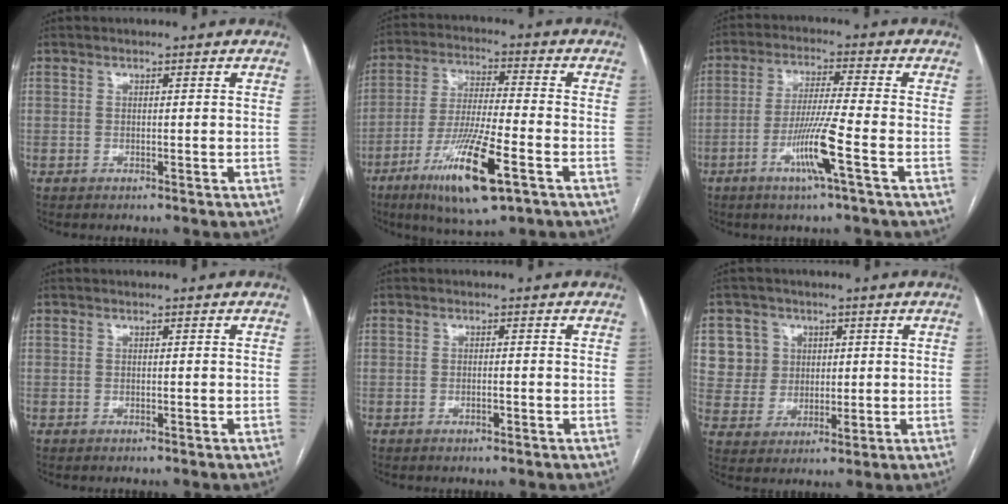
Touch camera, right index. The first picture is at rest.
{"total": 14.5, "force": [-7.2, 1.8, 12.5], "torque": [-0.240, -0.028, -0.124]}
{"total": 8.5, "force": [-3.4, -1.0, 7.7], "torque": [-0.149, -0.012, -0.069]}
{"total": 0.0}
{"total": 1.0, "force": [-0.5, 0.2, 0.8], "torque": [-0.017, 0.000, -0.007]}
{"total": 7.8, "force": [2.6, 7.3, 0.9], "torque": [-0.015, 0.018, 0.057]}